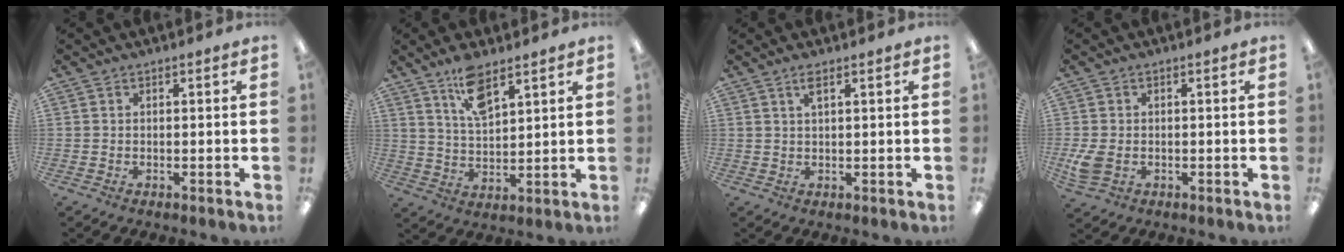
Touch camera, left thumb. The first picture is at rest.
{"total": 9.7, "force": [6.9, 3.7, 5.7], "torque": [-0.106, -0.026, 0.122]}
{"total": 2.7, "force": [1.7, 0.7, 2.1], "torque": [-0.038, 0.002, 0.026]}
{"total": 5.0, "force": [-0.8, 3.6, 3.4], "torque": [-0.067, -0.001, -0.014]}